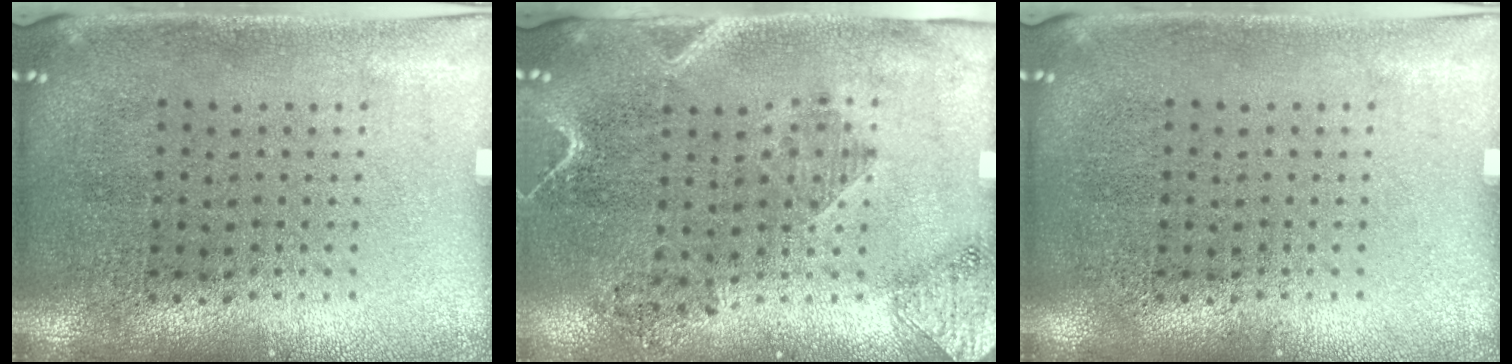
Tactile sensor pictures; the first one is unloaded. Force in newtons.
{"total": 1.9, "press": 1.7, "slide": 1.0}
{"total": 0.0}